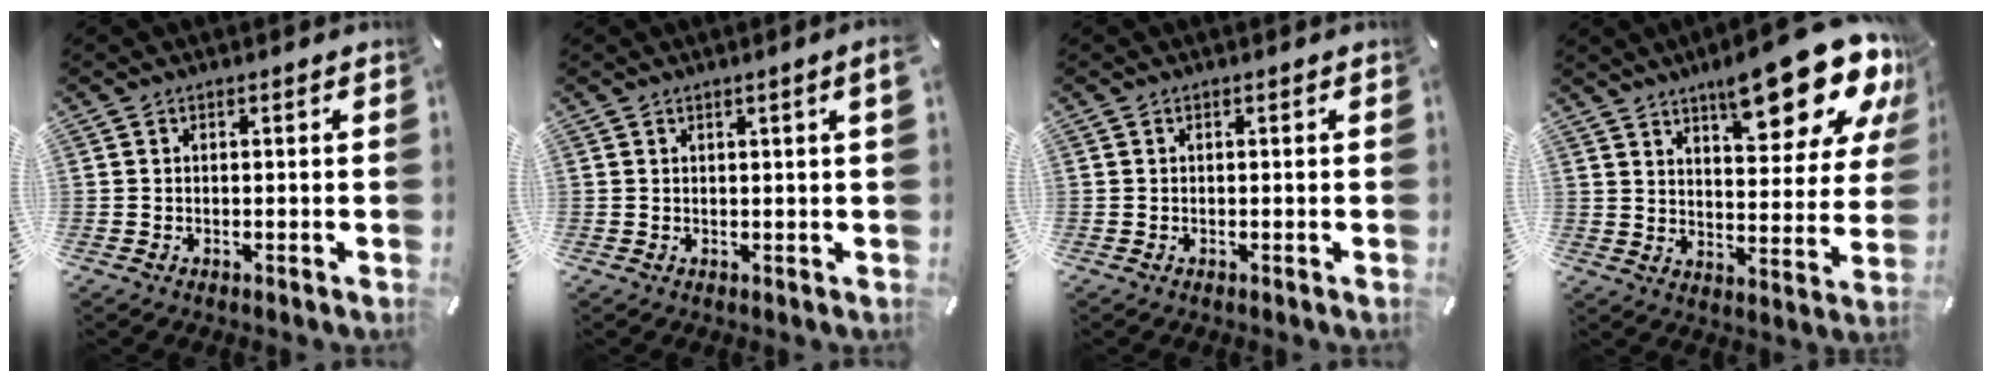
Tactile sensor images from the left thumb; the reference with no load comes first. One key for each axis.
{"total": 1.8, "fx": 0.7, "fy": 0.0, "fz": 1.6, "tx": -0.031, "ty": -0.001, "tz": 0.012}
{"total": 0.0}
{"total": 20.2, "fx": 14.4, "fy": 6.7, "fz": 12.6, "tx": -0.167, "ty": -0.103, "tz": 0.233}